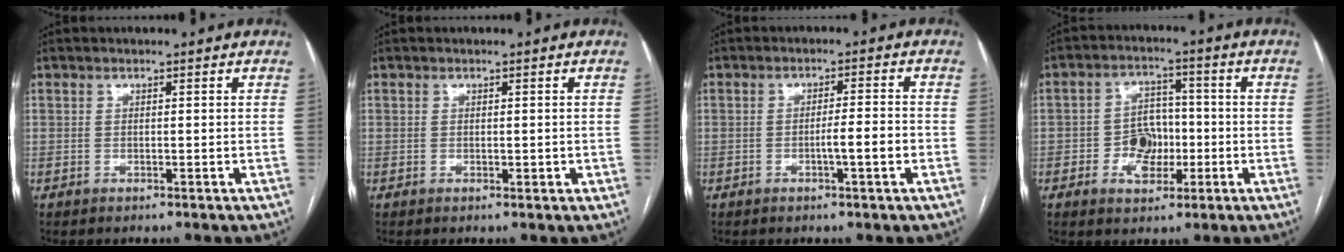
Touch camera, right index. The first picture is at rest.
{"total": 1.0, "force": [-0.1, 0.6, 0.8], "torque": [-0.013, 0.001, 0.004]}
{"total": 4.1, "force": [-1.3, 0.0, 3.8], "torque": [-0.057, 0.002, -0.021]}
{"total": 6.6, "force": [-1.8, 4.8, 4.2], "torque": [-0.073, 0.018, -0.026]}